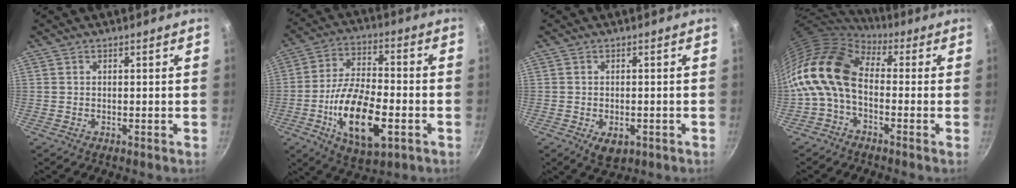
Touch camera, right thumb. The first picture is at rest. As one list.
[{"total": 17.4, "force": [-5.2, 7.9, 14.6], "torque": [-0.257, 0.020, -0.090]}, {"total": 4.6, "force": [-1.6, 2.8, 3.2], "torque": [-0.038, 0.000, -0.015]}, {"total": 13.2, "force": [-1.1, 8.6, 10.0], "torque": [-0.178, 0.028, -0.041]}]